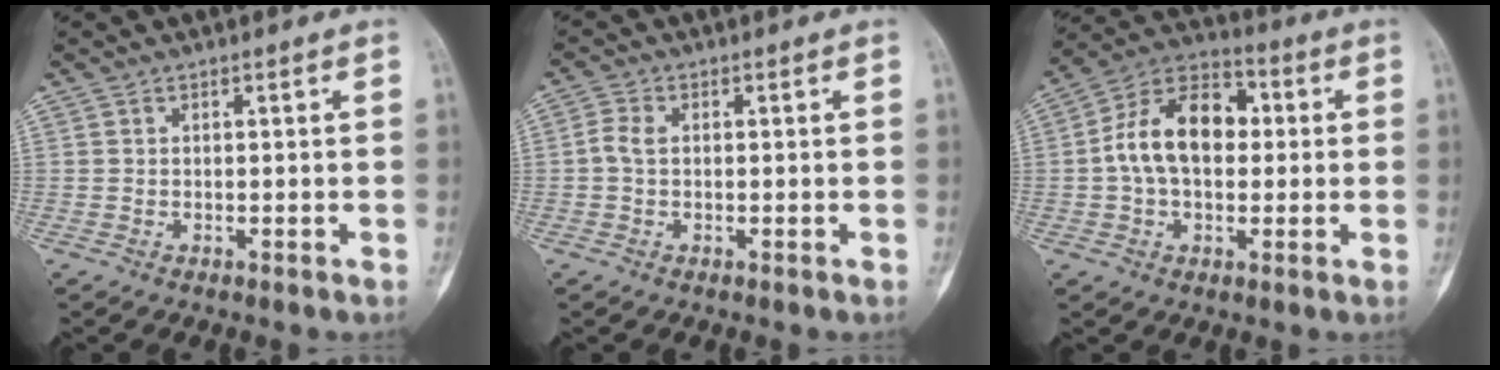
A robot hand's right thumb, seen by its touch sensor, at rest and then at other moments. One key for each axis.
{"total": 2.5, "fx": -0.1, "fy": 1.6, "fz": 1.9, "tx": -0.045, "ty": 0.005, "tz": -0.007}
{"total": 14.8, "fx": 1.0, "fy": 9.6, "fz": 11.1, "tx": -0.172, "ty": 0.033, "tz": 0.006}